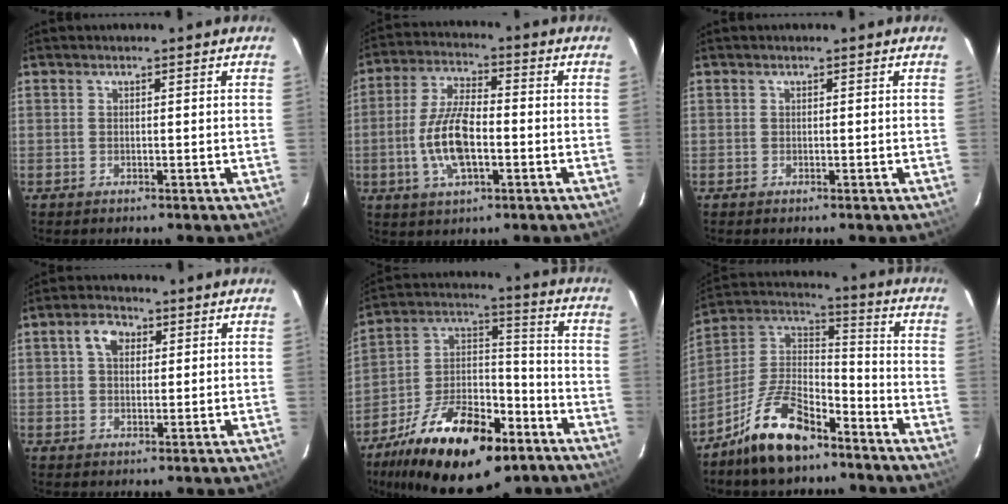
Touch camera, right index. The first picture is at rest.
{"total": 11.1, "force": [-2.6, 4.4, 9.9], "torque": [-0.203, 0.003, -0.049]}
{"total": 0.0}
{"total": 4.5, "force": [1.4, 3.1, 2.8], "torque": [-0.050, 0.017, 0.025]}
{"total": 25.5, "force": [-15.8, 11.2, 16.5], "torque": [-0.303, 0.005, -0.252]}
{"total": 15.3, "force": [-10.4, 6.2, 9.3], "torque": [-0.196, 0.022, -0.192]}